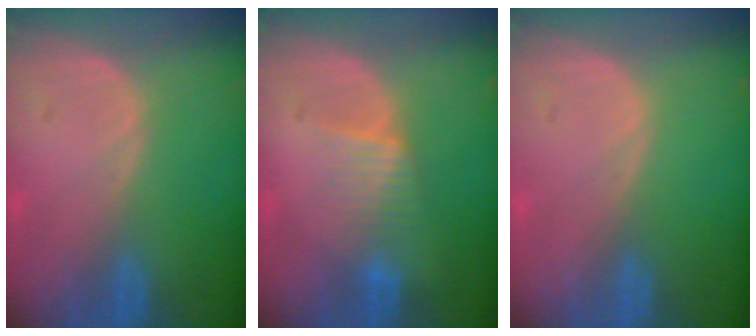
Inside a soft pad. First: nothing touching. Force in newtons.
{"total": 4.0, "press": 4.0, "slide": 0.4}
{"total": 0.0}